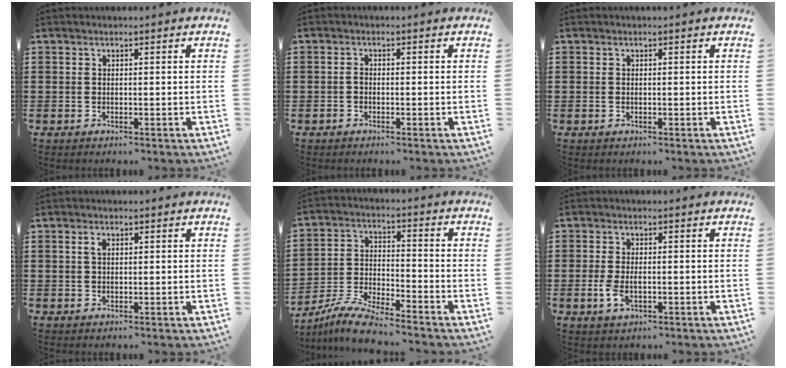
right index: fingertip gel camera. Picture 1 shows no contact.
{"total": 0.9, "force": [-0.5, 0.4, 0.6], "torque": [-0.015, -0.002, -0.010]}
{"total": 0.0}
{"total": 1.3, "force": [0.4, 0.8, 1.0], "torque": [-0.022, 0.006, 0.006]}
{"total": 7.3, "force": [-6.8, 0.4, 2.6], "torque": [-0.064, -0.001, -0.133]}
{"total": 3.2, "force": [-0.7, 1.6, 2.7], "torque": [-0.066, -0.005, -0.015]}